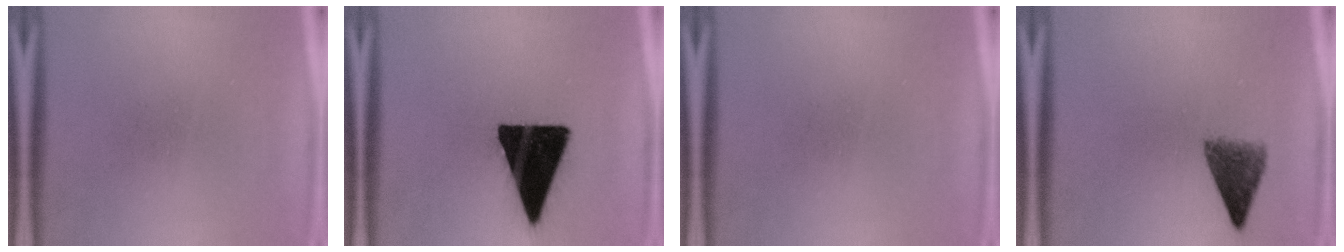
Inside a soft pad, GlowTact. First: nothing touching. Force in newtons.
{"total": 19.9}
{"total": 0.0}
{"total": 4.9}